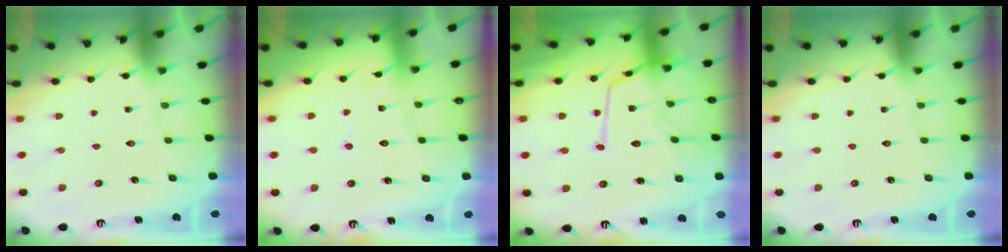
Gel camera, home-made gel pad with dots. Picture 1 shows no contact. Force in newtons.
{"total": 7.3, "press": 7.3, "slide": 0.5}
{"total": 15.3, "press": 15.2, "slide": 1.3}
{"total": 0.0}